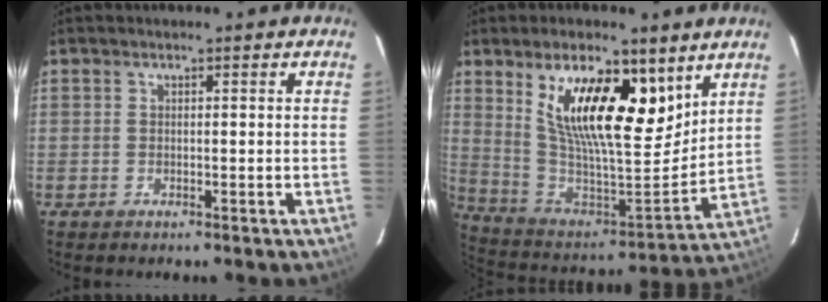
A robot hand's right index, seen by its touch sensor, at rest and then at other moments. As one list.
[{"total": 20.2, "force": [10.4, 7.9, 15.5], "torque": [-0.281, 0.002, 0.194]}]